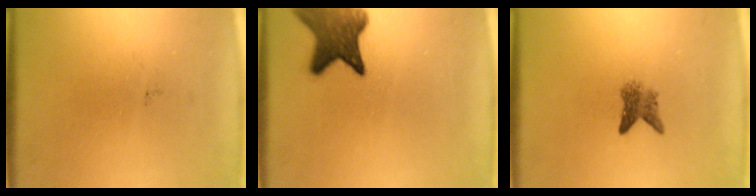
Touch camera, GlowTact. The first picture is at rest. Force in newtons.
{"total": 8.0}
{"total": 2.6}